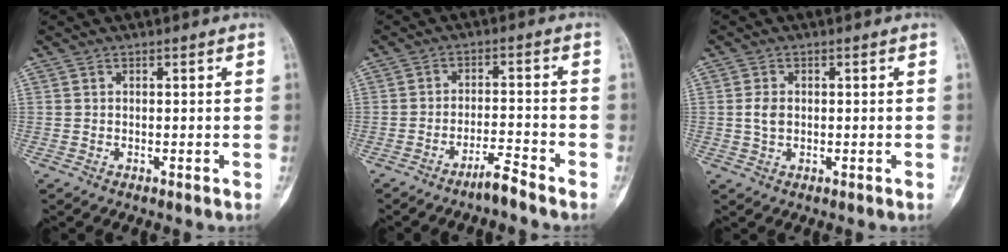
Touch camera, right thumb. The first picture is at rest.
{"total": 3.8, "force": [-3.3, -0.2, 1.9], "torque": [-0.033, 0.018, -0.062]}
{"total": 2.7, "force": [0.1, 1.9, 2.0], "torque": [-0.038, 0.002, 0.002]}